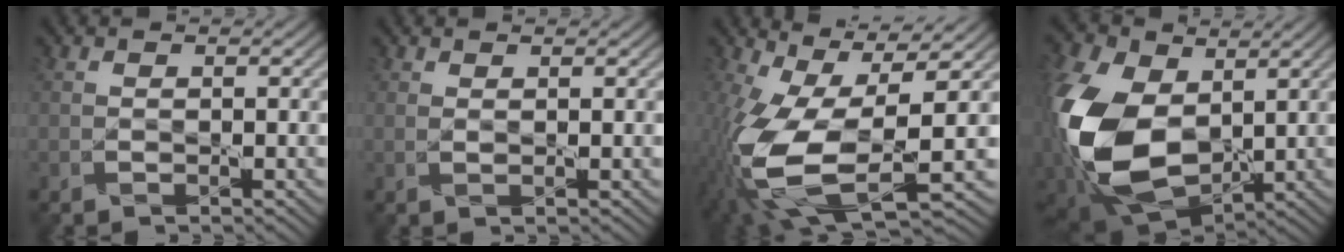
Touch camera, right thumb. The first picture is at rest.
{"total": 0.8, "force": [0.6, 0.0, 0.5], "torque": [-0.014, 0.003, 0.011]}
{"total": 15.6, "force": [-3.3, 6.5, 13.8], "torque": [-0.319, -0.036, -0.047]}
{"total": 17.4, "force": [-0.4, 11.3, 13.3], "torque": [-0.350, -0.026, -0.008]}